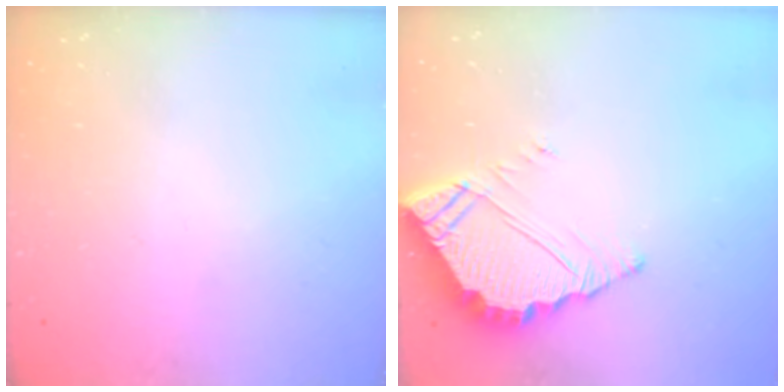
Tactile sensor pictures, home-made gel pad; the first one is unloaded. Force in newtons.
{"total": 6.3, "press": 6.2, "slide": 0.4}